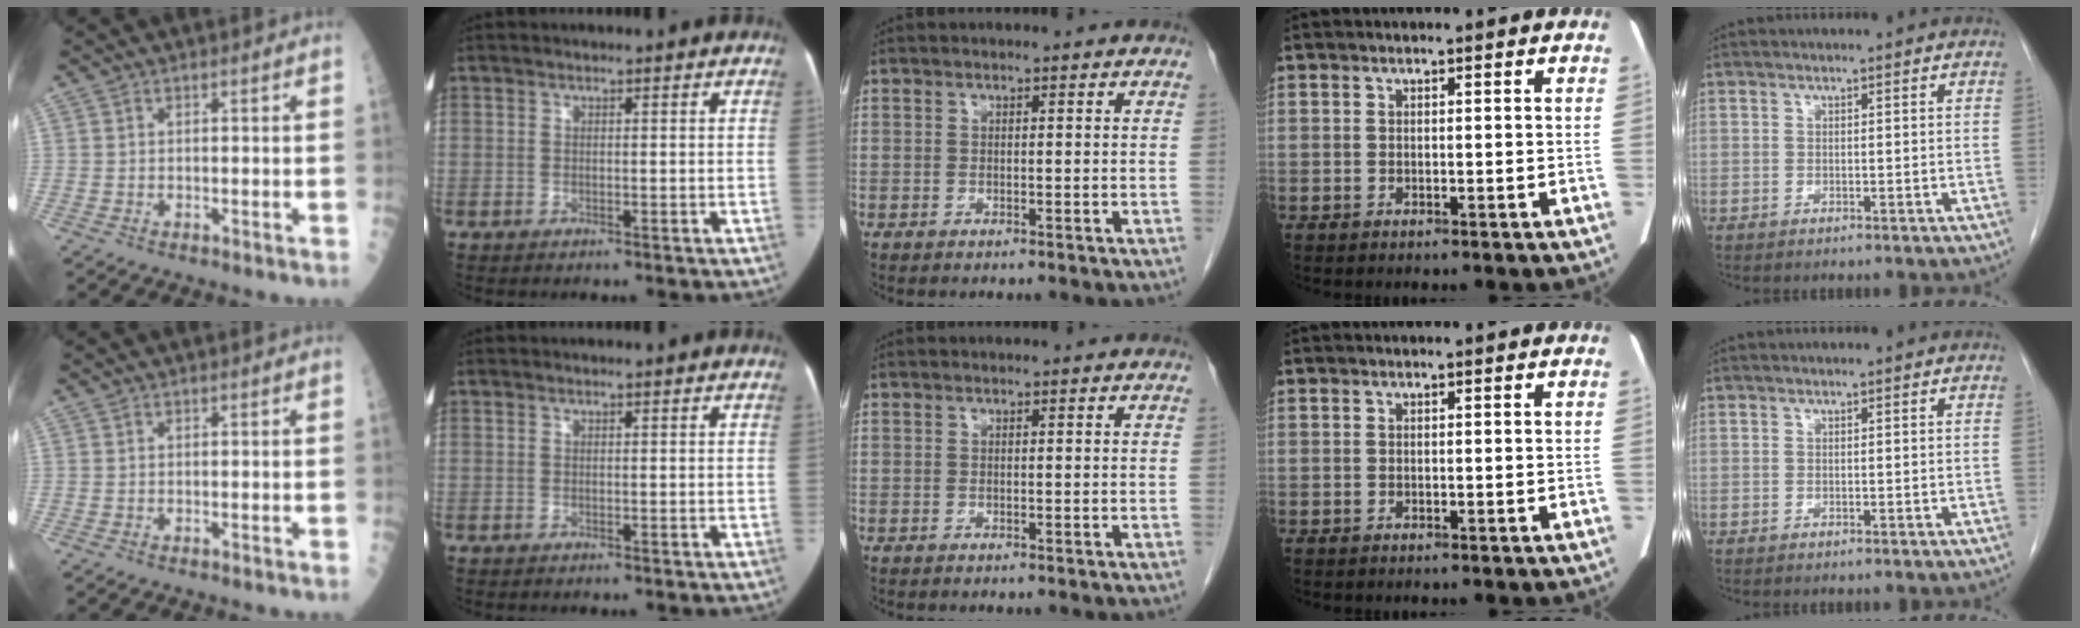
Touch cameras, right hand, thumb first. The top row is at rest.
{}